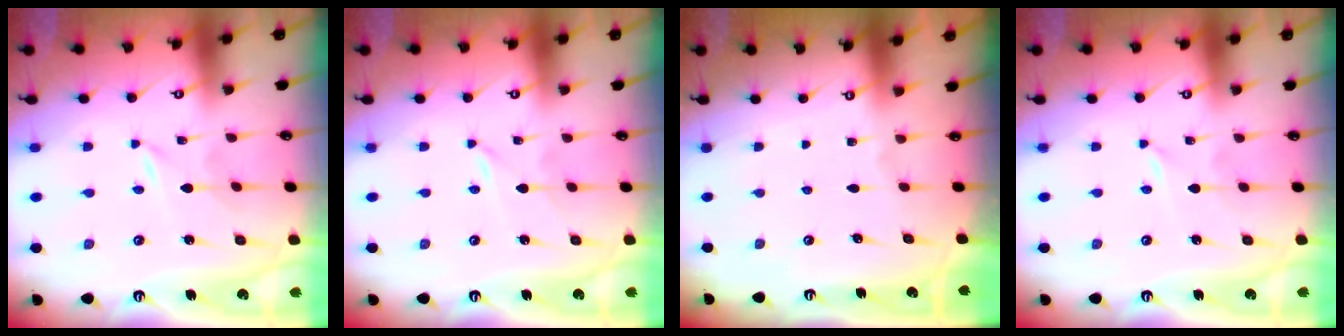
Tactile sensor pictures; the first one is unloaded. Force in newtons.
{"total": 0.0}
{"total": 0.0}
{"total": 0.0}